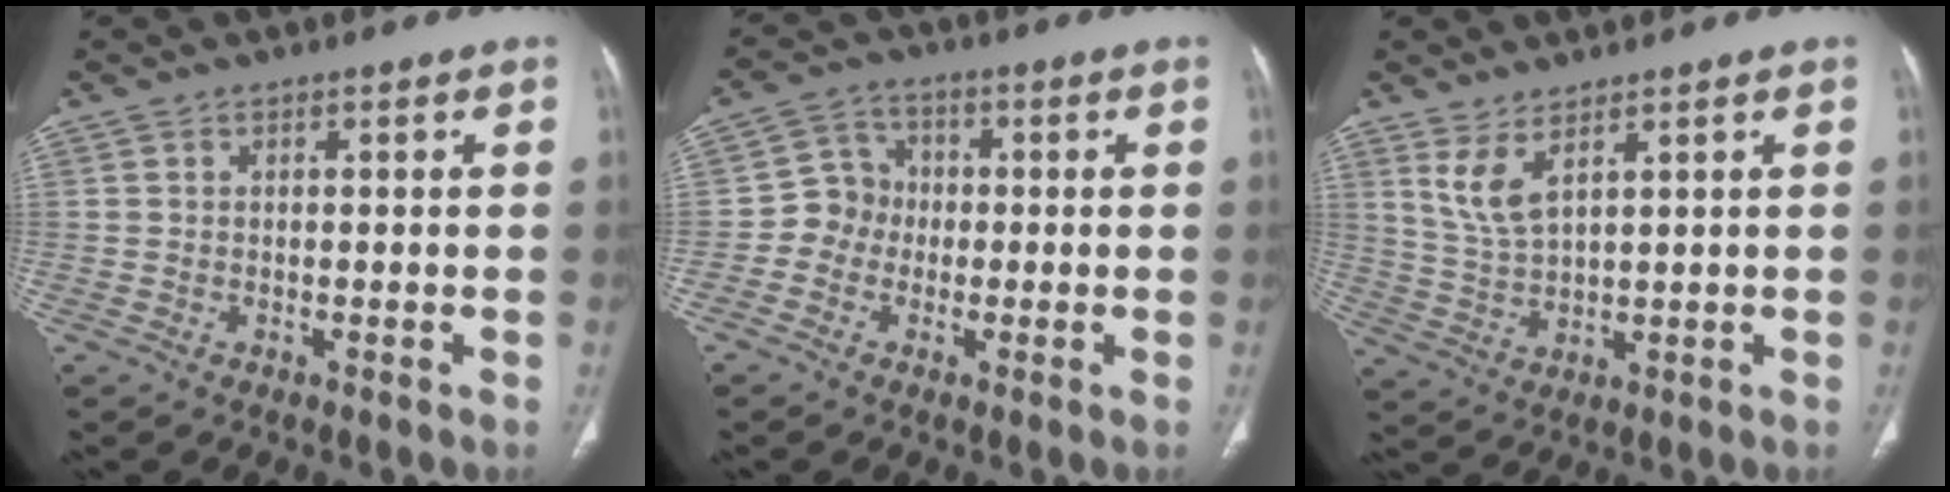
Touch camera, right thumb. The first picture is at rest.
{"total": 5.9, "force": [-1.1, 5.5, 1.8], "torque": [0.002, 0.018, -0.034]}
{"total": 5.7, "force": [3.5, 1.7, 4.2], "torque": [-0.089, -0.024, 0.083]}